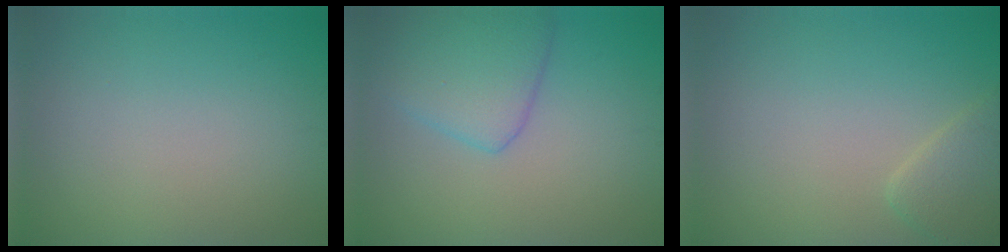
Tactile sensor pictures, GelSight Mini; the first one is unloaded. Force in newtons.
{"total": 4.3, "press": 4.3, "slide": 0.3}
{"total": 2.3, "press": 2.3, "slide": 0.2}